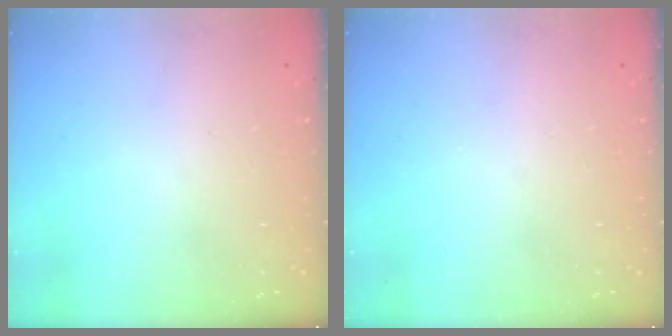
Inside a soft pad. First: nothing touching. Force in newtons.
{"total": 0.0}